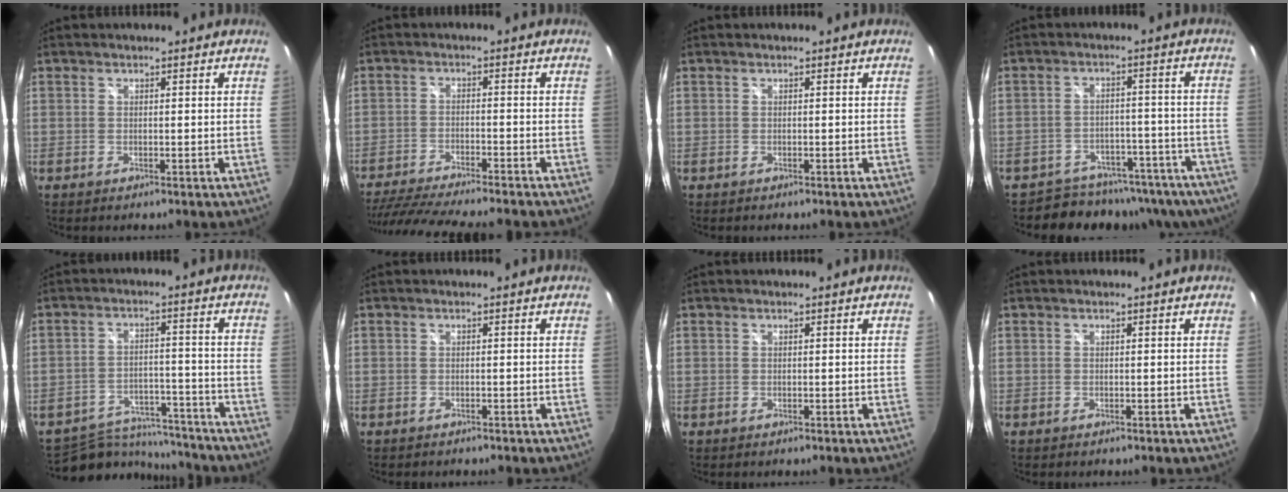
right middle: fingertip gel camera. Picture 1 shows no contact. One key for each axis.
{"total": 16.6, "fx": -14.6, "fy": 1.7, "fz": 7.7, "tx": -0.158, "ty": -0.028, "tz": -0.231}
{"total": 0.0}
{"total": 14.3, "fx": -11.8, "fy": 6.7, "fz": 4.6, "tx": -0.071, "ty": 0.012, "tz": -0.142}
{"total": 13.7, "fx": -12.5, "fy": 4.7, "fz": 3.3, "tx": -0.077, "ty": 0.009, "tz": -0.174}
{"total": 1.0, "fx": -0.9, "fy": 0.5, "fz": 0.2, "tx": -0.009, "ty": -0.002, "tz": -0.012}
{"total": 0.0}
{"total": 0.0}